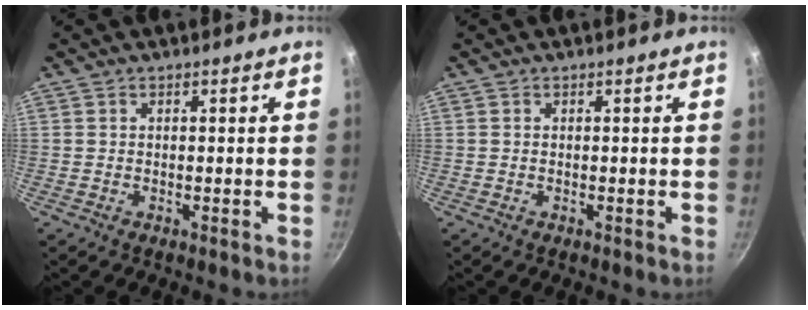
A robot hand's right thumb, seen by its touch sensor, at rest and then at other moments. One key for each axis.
{"total": 0.0}